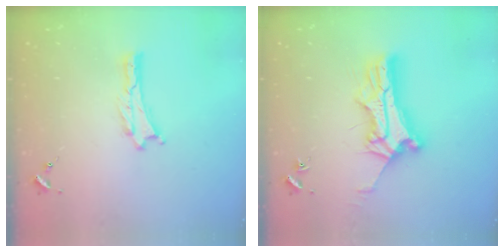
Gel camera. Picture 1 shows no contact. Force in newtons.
{"total": 10.4, "press": 10.4, "slide": 0.8}